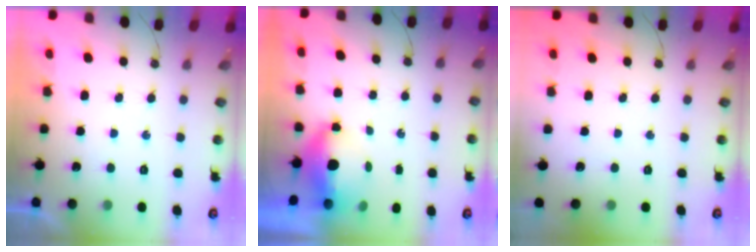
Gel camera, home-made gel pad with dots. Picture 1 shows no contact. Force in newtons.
{"total": 6.2, "press": 6.1, "slide": 0.8}
{"total": 0.0}